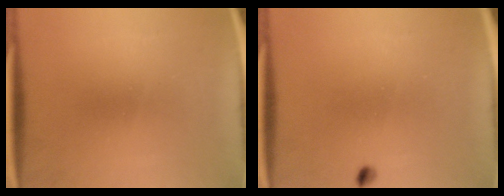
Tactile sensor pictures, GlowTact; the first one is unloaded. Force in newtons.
{"total": 1.0}